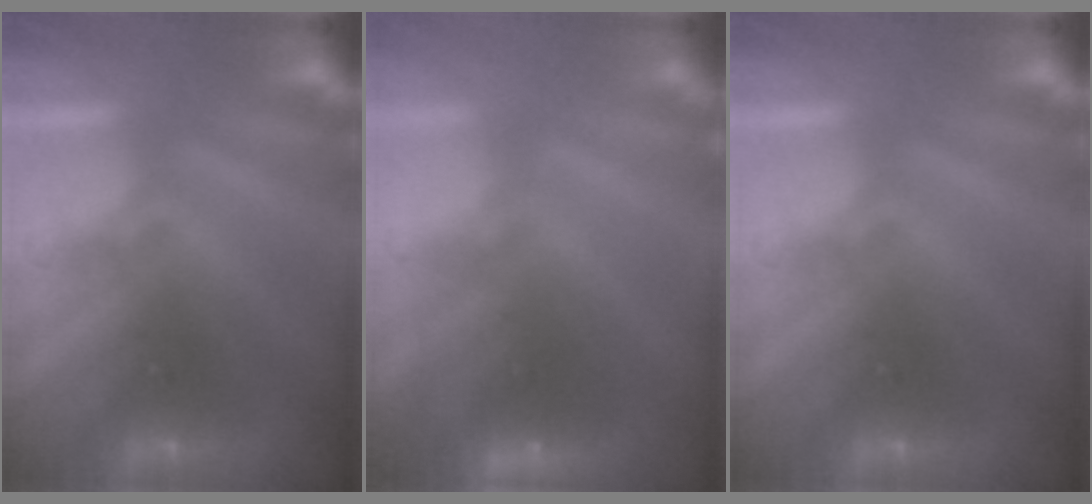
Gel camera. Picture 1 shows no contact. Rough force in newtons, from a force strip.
{"total": 2.8}
{"total": 0.0}